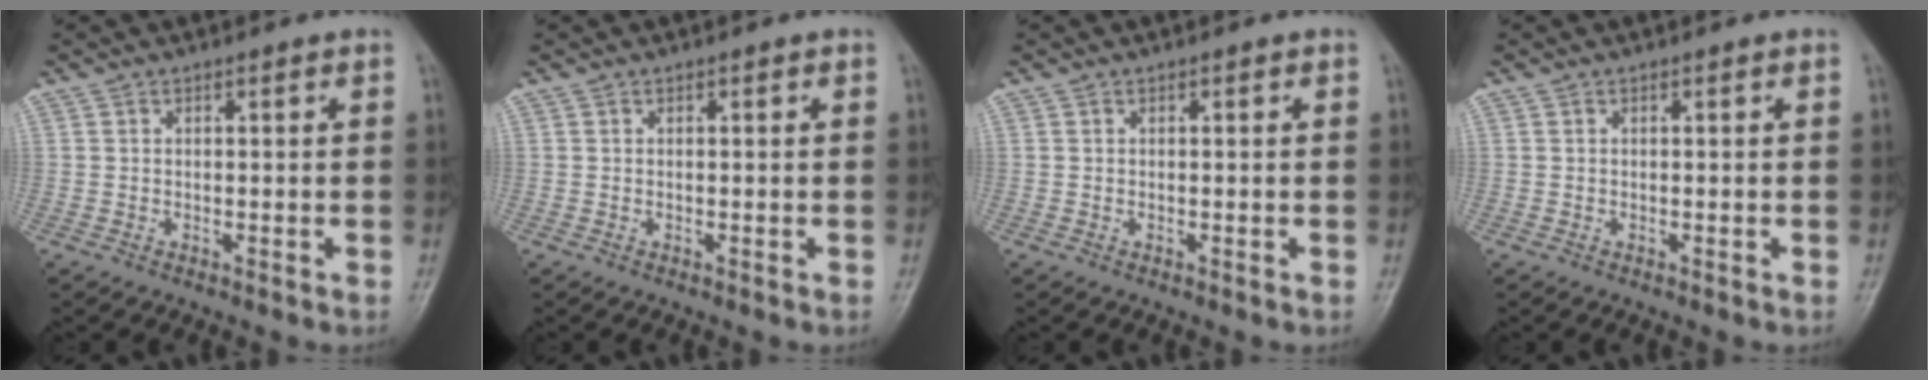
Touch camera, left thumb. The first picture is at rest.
{"total": 0.0}
{"total": 0.0}
{"total": 0.0}